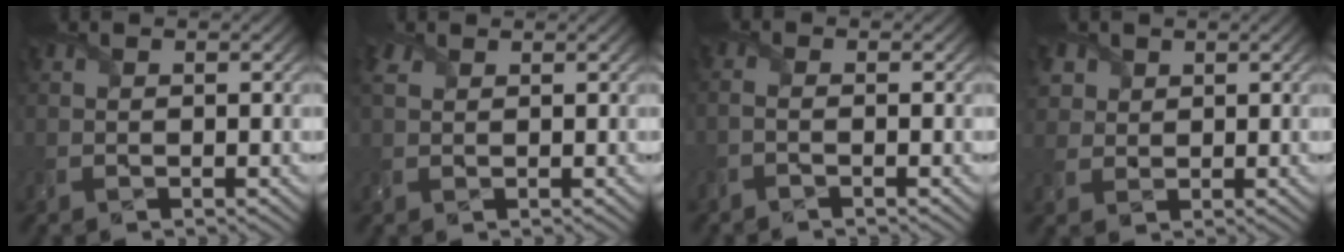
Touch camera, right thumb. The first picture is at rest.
{"total": 2.1, "force": [1.3, 1.3, 1.1], "torque": [-0.032, 0.010, 0.027]}
{"total": 1.4, "force": [-1.0, 0.2, 1.0], "torque": [-0.020, 0.000, -0.030]}
{"total": 3.2, "force": [1.5, 2.6, 0.9], "torque": [-0.034, -0.001, 0.033]}